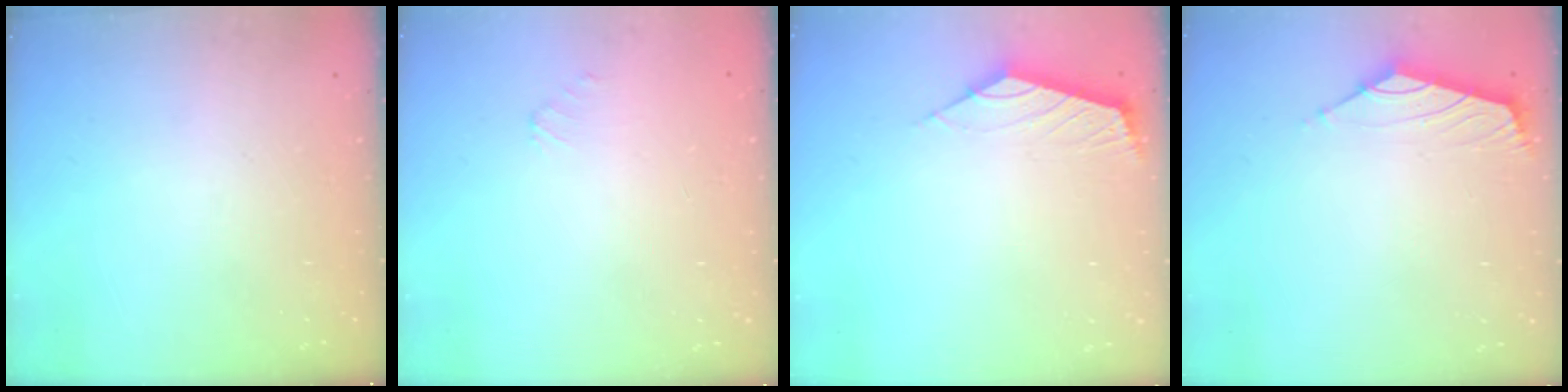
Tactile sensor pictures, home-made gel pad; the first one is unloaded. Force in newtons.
{"total": 1.0, "press": 0.9, "slide": 0.4}
{"total": 2.5, "press": 2.4, "slide": 0.6}
{"total": 1.6, "press": 1.4, "slide": 0.6}